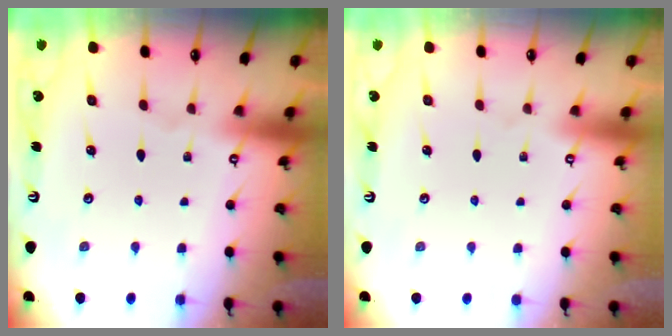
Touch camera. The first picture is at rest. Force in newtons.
{"total": 0.0}